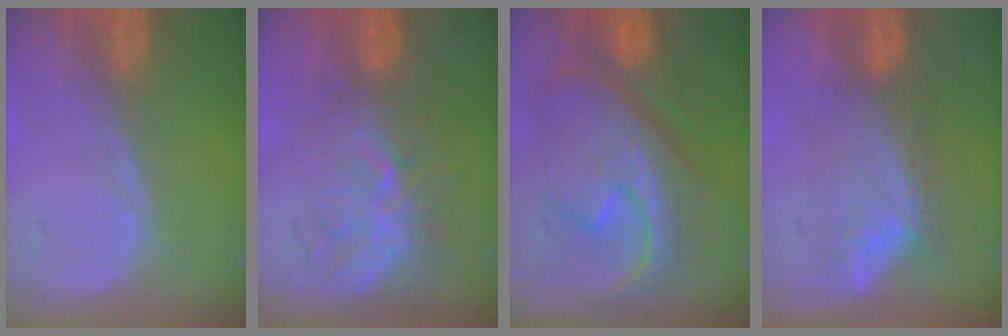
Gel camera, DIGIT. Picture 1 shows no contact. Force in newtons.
{"total": 9.6, "press": 8.5, "slide": 4.5}
{"total": 12.4, "press": 12.3, "slide": 1.3}
{"total": 7.0, "press": 6.5, "slide": 2.6}